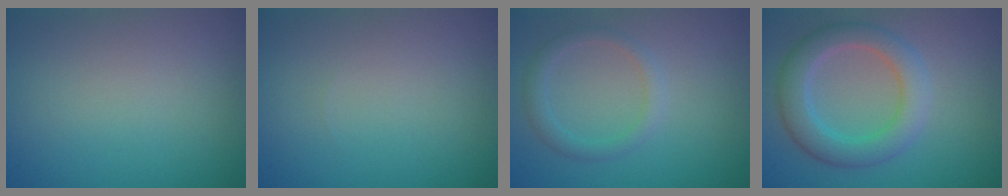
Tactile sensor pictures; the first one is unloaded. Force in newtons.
{"total": 0.0}
{"total": 1.8, "press": 1.8, "slide": 0.2}
{"total": 4.7, "press": 4.7, "slide": 0.3}